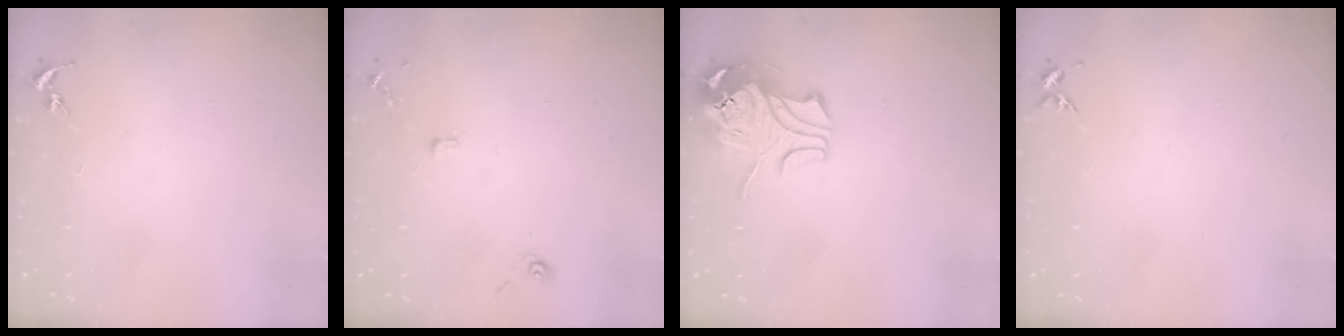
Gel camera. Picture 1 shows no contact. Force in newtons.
{"total": 6.5, "press": 6.4, "slide": 0.6}
{"total": 10.8, "press": 10.6, "slide": 1.6}
{"total": 3.7, "press": 3.6, "slide": 0.4}